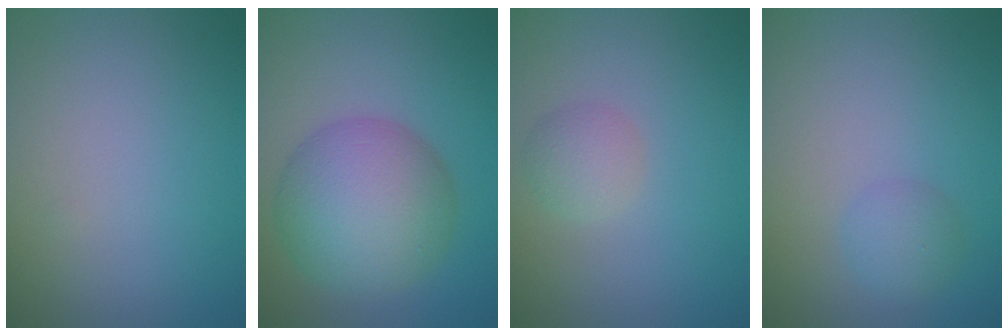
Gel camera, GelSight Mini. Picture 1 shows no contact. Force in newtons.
{"total": 8.8, "press": 8.8, "slide": 0.1}
{"total": 1.9, "press": 1.9, "slide": 0.1}
{"total": 1.9, "press": 1.9, "slide": 0.1}